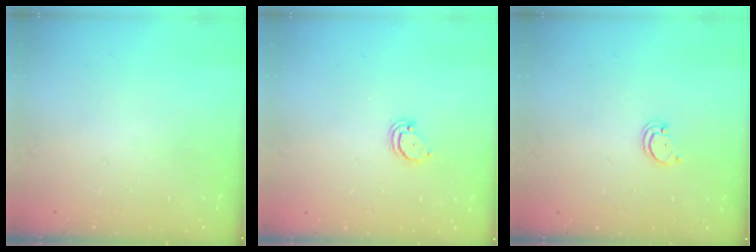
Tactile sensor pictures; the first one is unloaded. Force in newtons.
{"total": 2.6, "press": 2.6, "slide": 0.2}
{"total": 1.6, "press": 1.6, "slide": 0.1}